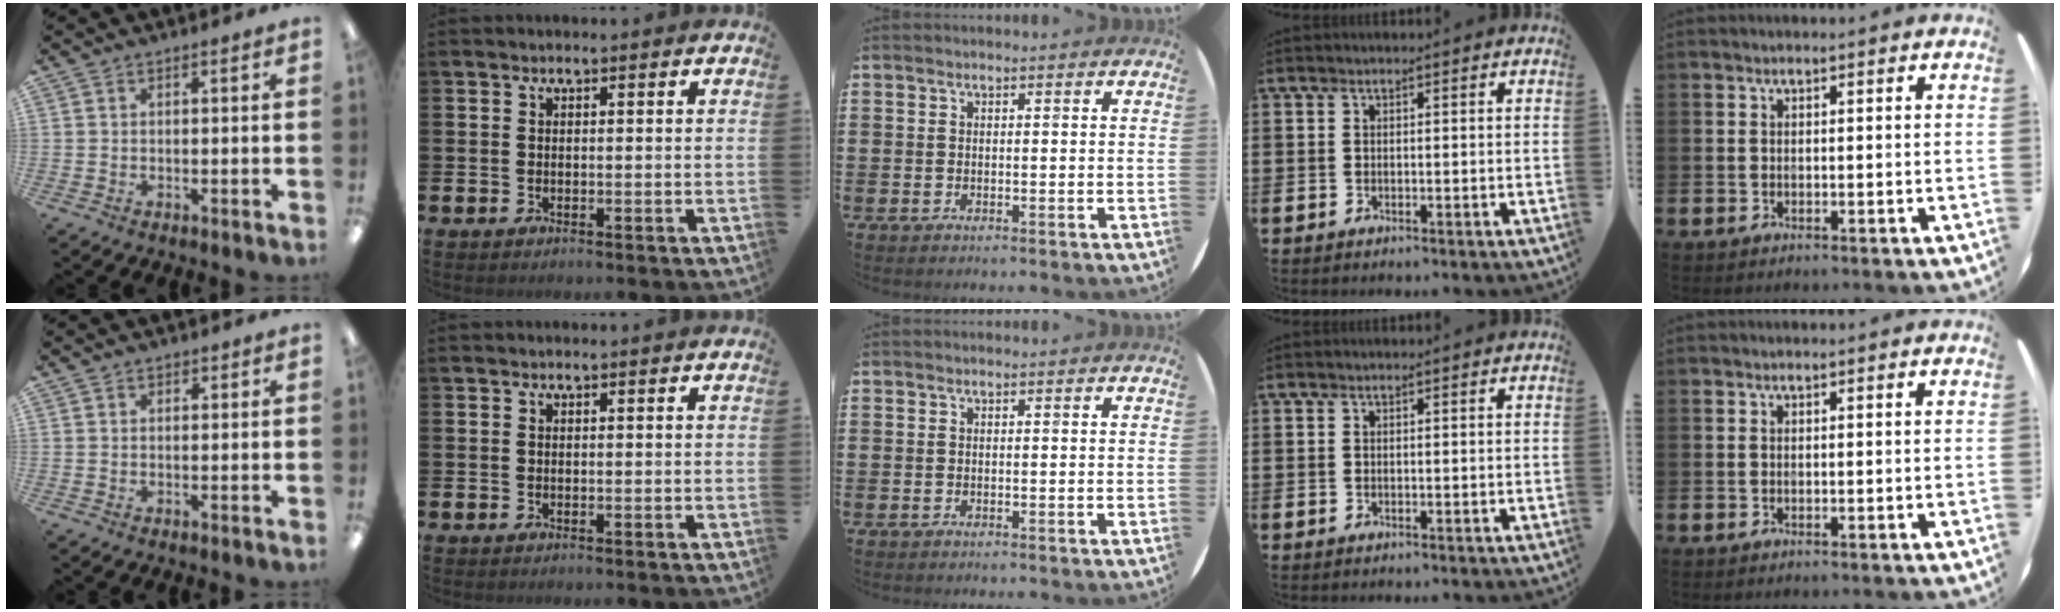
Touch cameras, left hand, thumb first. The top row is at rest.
{"thumb": {"total": 0.7, "force": [0.4, 0.5, 0.1], "torque": [0.006, 0.000, 0.005]}}